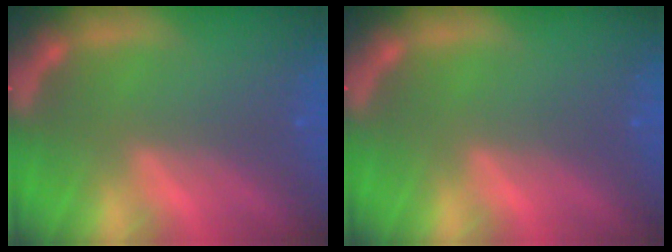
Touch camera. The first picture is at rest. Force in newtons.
{"total": 0.0}